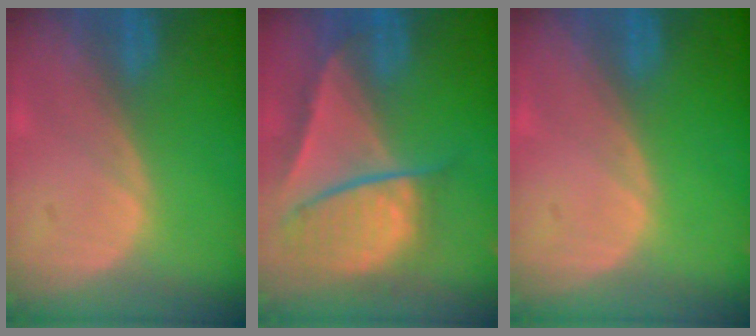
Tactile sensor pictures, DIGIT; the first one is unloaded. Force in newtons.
{"total": 9.3, "press": 8.1, "slide": 4.7}
{"total": 0.0}